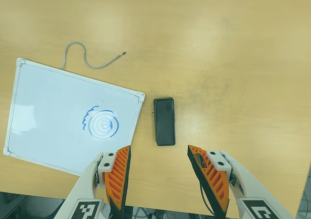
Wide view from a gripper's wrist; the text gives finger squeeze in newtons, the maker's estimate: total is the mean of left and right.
{"total": 0.0}